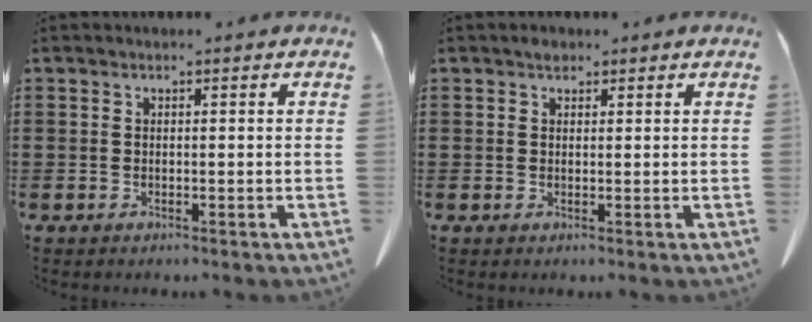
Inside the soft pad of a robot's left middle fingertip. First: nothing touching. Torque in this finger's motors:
{"motor_torque": [0.00, 0.00, 0.00, 0.00]}